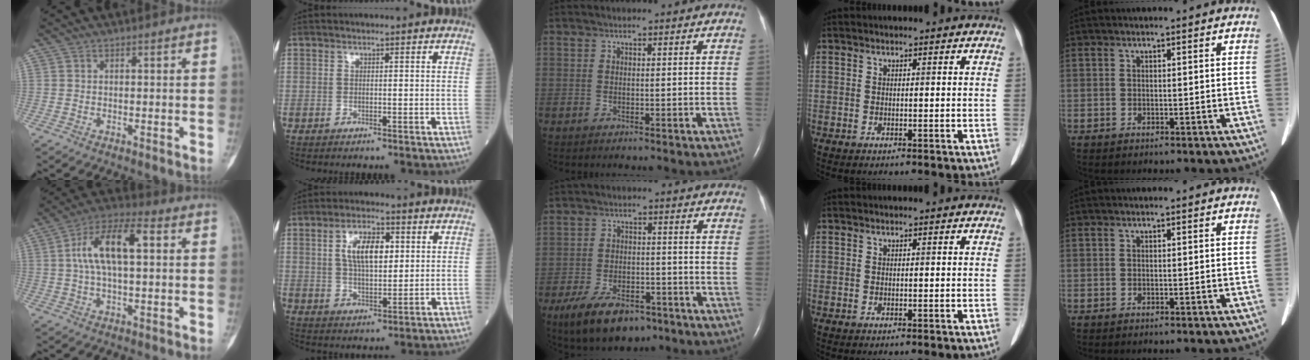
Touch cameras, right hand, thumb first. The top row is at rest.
{"thumb": {"total": 13.0, "force": [2.2, 5.7, 11.5], "torque": [-0.215, 0.031, 0.035]}, "index": {"total": 8.3, "force": [2.2, 3.4, 7.2], "torque": [-0.136, 0.012, 0.040]}, "middle": {"total": 10.3, "force": [-7.1, 4.7, 5.9], "torque": [-0.107, -0.008, -0.114]}}